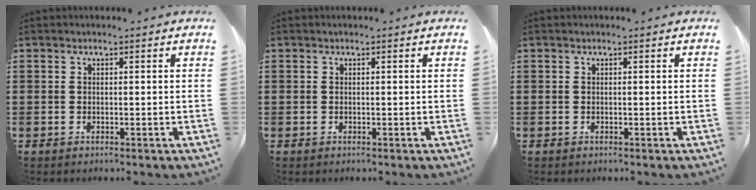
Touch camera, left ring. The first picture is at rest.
{"total": 0.0}
{"total": 0.0}